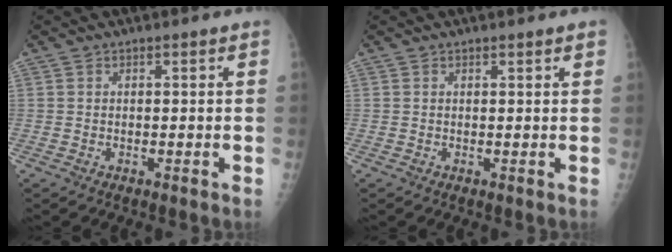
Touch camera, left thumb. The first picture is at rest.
{"total": 1.3, "force": [1.0, 0.2, 0.9], "torque": [-0.009, 0.001, 0.012]}